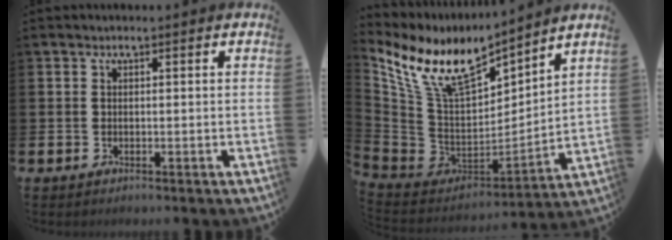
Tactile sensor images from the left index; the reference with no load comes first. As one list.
[{"total": 11.4, "force": [8.9, 4.4, 5.5], "torque": [-0.151, -0.048, 0.162]}]